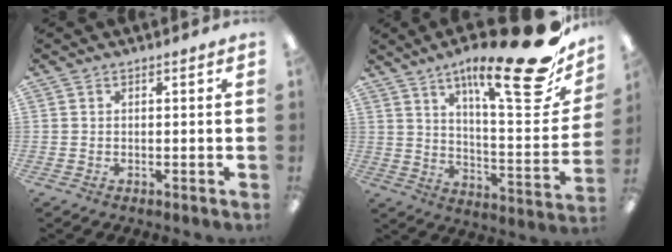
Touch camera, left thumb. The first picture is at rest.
{"total": 24.6, "force": [15.5, 6.6, 17.9], "torque": [-0.257, -0.105, 0.244]}